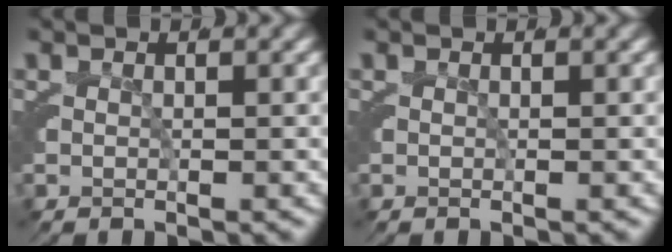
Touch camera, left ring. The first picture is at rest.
{"total": 0.0}